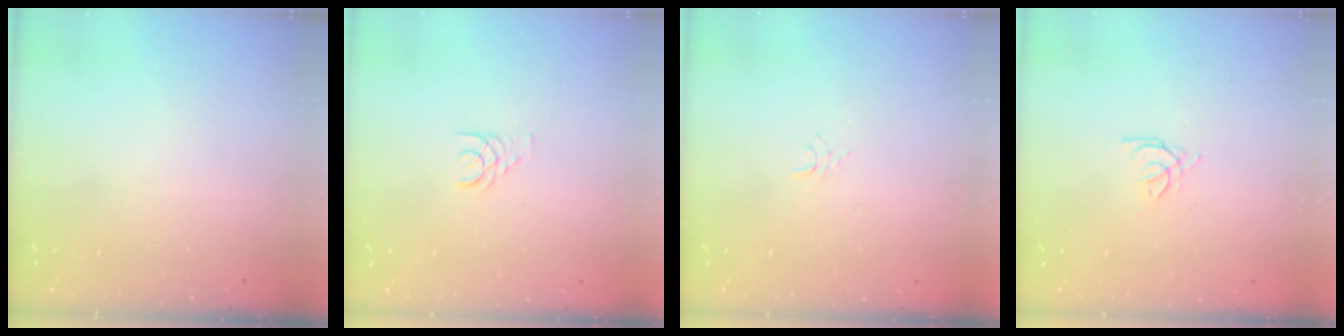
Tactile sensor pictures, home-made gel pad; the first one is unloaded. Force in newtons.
{"total": 1.4, "press": 1.4, "slide": 0.2}
{"total": 2.9, "press": 2.9, "slide": 0.3}
{"total": 1.2, "press": 1.1, "slide": 0.4}